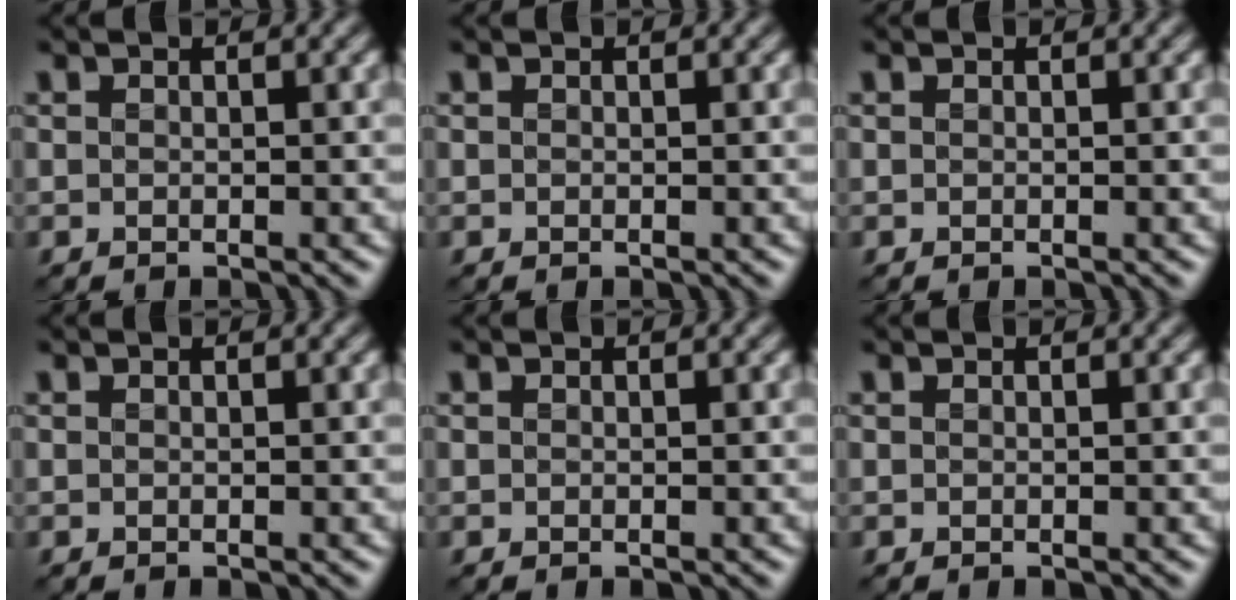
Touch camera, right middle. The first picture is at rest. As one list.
[{"total": 0.0}, {"total": 0.0}, {"total": 0.0}, {"total": 0.0}, {"total": 0.0}]